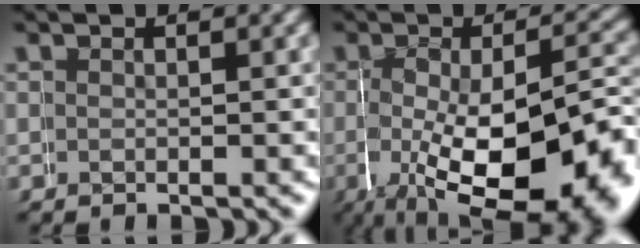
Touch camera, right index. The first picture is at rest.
{"total": 13.7, "force": [-3.0, 6.3, 11.8], "torque": [-0.195, -0.043, -0.016]}